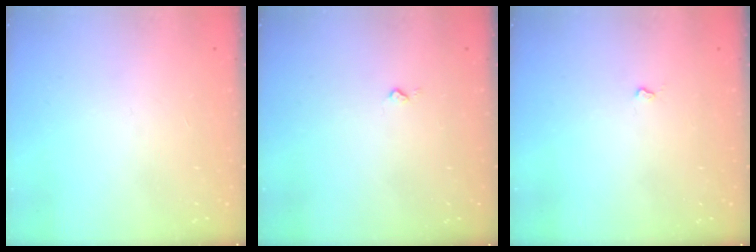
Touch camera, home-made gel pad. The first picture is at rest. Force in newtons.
{"total": 2.7, "press": 2.7, "slide": 0.4}
{"total": 1.9, "press": 1.9, "slide": 0.4}